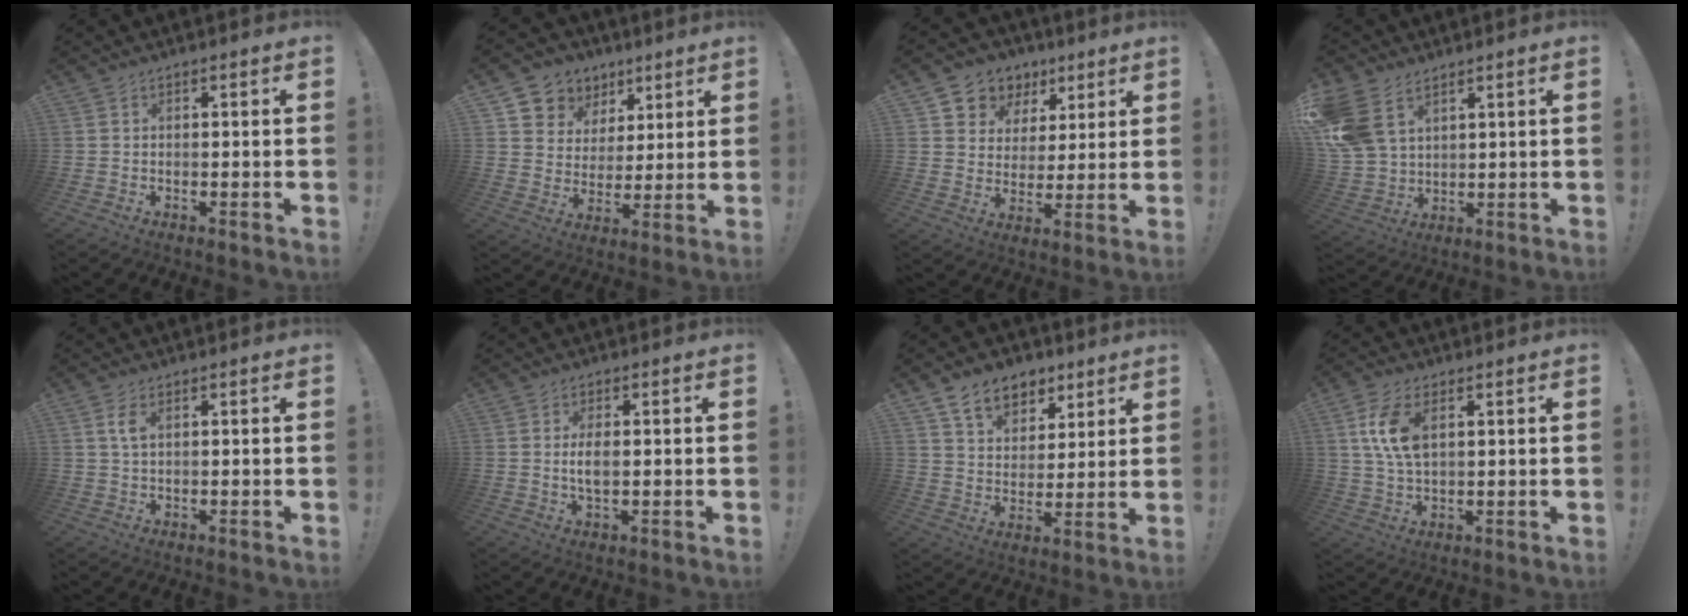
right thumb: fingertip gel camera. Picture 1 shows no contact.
{"total": 9.0, "force": [4.5, 7.7, 1.6], "torque": [-0.027, -0.034, 0.095]}
{"total": 8.6, "force": [4.4, 7.3, 1.7], "torque": [-0.030, -0.030, 0.089]}
{"total": 11.9, "force": [6.2, 7.8, 6.6], "torque": [-0.136, -0.029, 0.126]}
{"total": 3.4, "force": [1.1, 1.4, 2.9], "torque": [-0.056, 0.001, 0.019]}
{"total": 4.0, "force": [-0.1, 1.6, 3.7], "torque": [-0.069, -0.007, -0.008]}
{"total": 11.2, "force": [7.3, 7.4, 4.1], "torque": [-0.060, -0.044, 0.139]}
{"total": 9.7, "force": [3.0, 5.1, 7.8], "torque": [-0.157, -0.002, 0.052]}